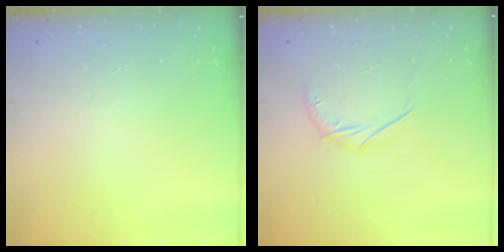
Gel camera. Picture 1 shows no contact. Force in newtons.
{"total": 7.3, "press": 7.2, "slide": 1.4}